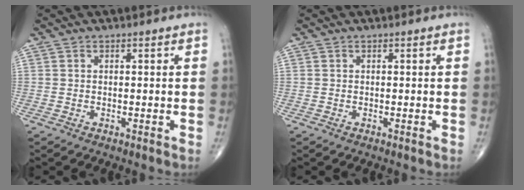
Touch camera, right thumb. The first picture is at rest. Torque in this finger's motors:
{"motor_torque": [-0.02, 0.01, -0.01, 0.01, 0.01]}